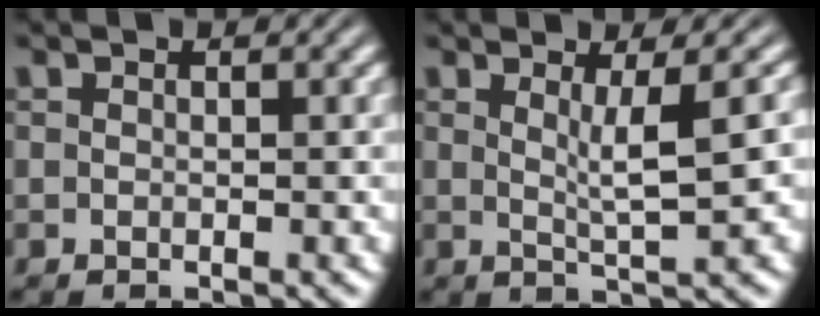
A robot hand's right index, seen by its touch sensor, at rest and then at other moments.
{"total": 2.9, "force": [0.9, -1.2, 2.5], "torque": [-0.031, -0.008, 0.024]}